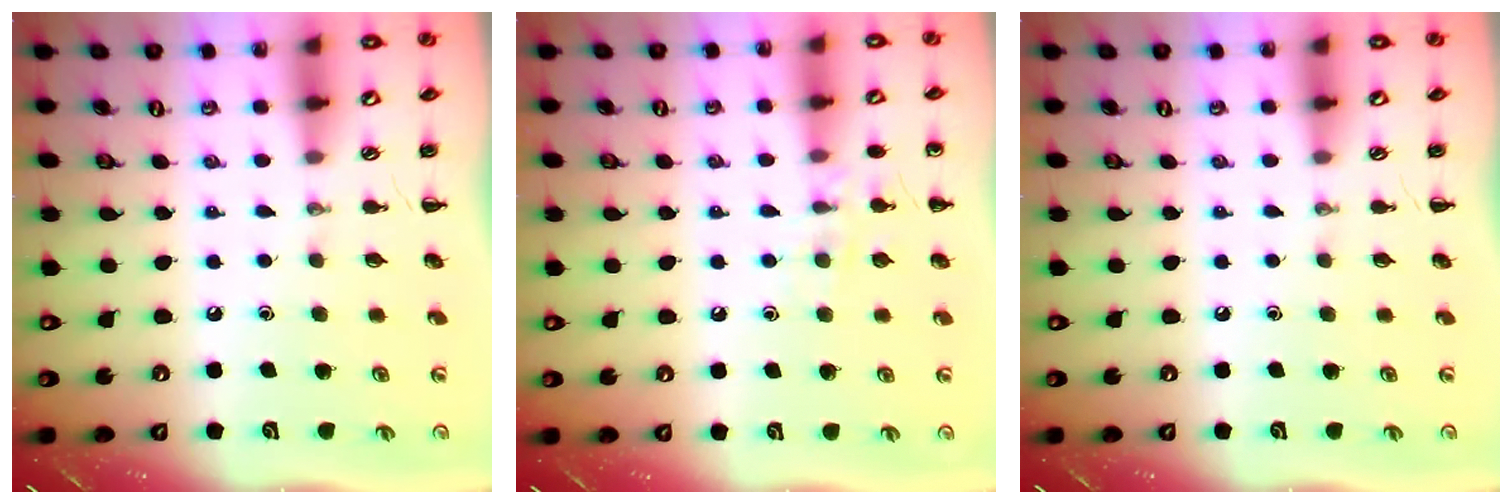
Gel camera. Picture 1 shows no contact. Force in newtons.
{"total": 7.9, "press": 7.7, "slide": 1.5}
{"total": 0.0}